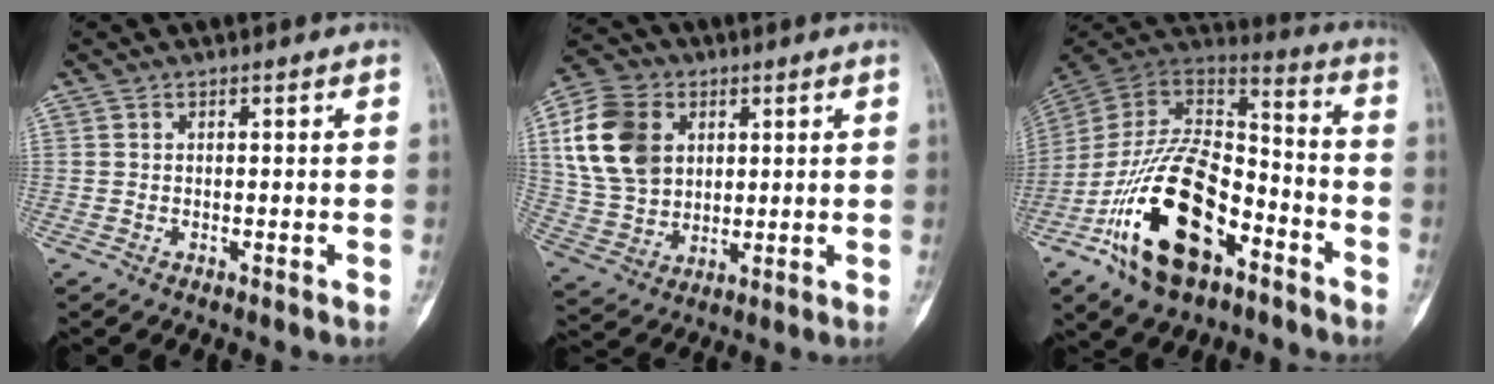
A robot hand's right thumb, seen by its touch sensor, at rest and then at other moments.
{"total": 15.1, "force": [4.2, 11.4, 9.0], "torque": [-0.152, -0.002, 0.080]}
{"total": 24.1, "force": [-11.0, 12.9, 17.1], "torque": [-0.321, 0.070, -0.192]}